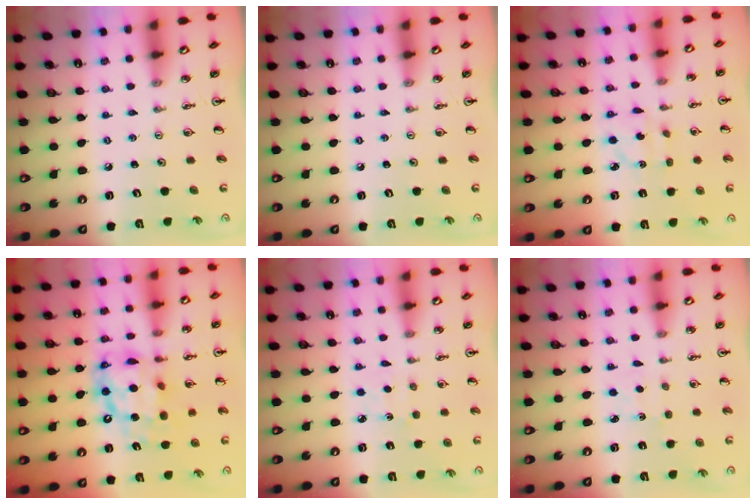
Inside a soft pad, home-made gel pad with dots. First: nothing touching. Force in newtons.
{"total": 0.0}
{"total": 3.5, "press": 3.4, "slide": 0.6}
{"total": 13.7, "press": 13.6, "slide": 1.0}
{"total": 3.5, "press": 3.5, "slide": 0.5}
{"total": 1.3, "press": 1.2, "slide": 0.3}